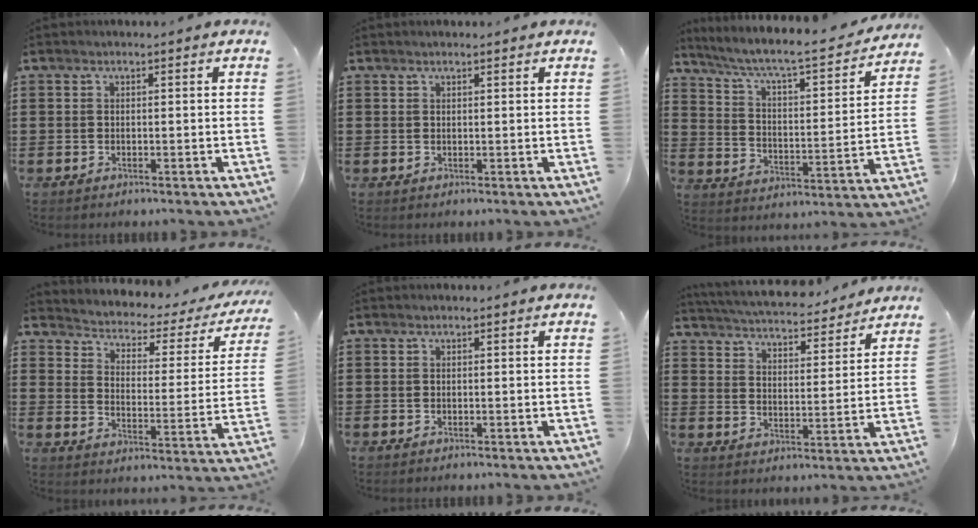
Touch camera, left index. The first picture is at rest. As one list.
[{"total": 0.7, "force": [0.6, 0.0, 0.4], "torque": [-0.008, -0.001, 0.012]}, {"total": 6.3, "force": [5.1, 0.4, 3.7], "torque": [-0.093, -0.038, 0.075]}, {"total": 1.7, "force": [1.3, 0.7, 0.7], "torque": [-0.030, -0.022, 0.008]}, {"total": 0.0}, {"total": 4.9, "force": [4.8, 0.1, 1.0], "torque": [-0.045, -0.036, 0.079]}]